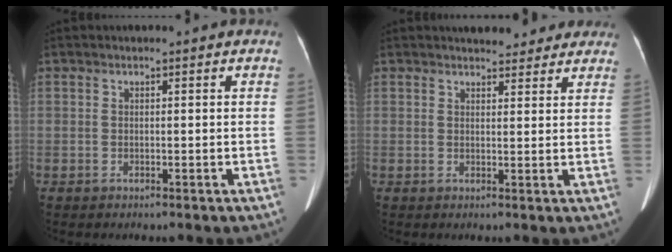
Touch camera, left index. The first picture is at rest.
{"total": 7.3, "force": [6.5, 2.5, 2.2], "torque": [-0.016, 0.006, 0.072]}